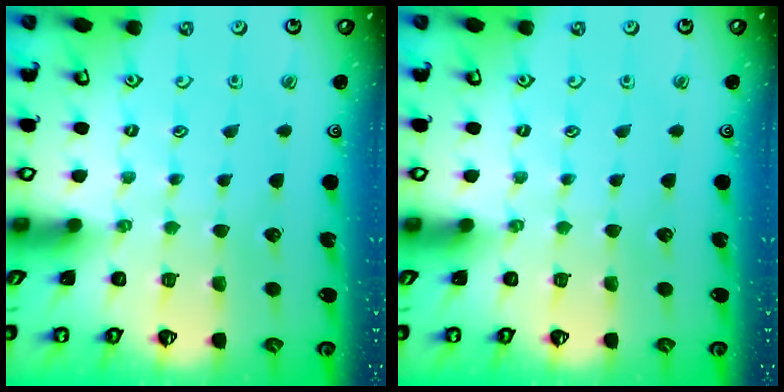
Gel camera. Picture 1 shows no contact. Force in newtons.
{"total": 0.0}